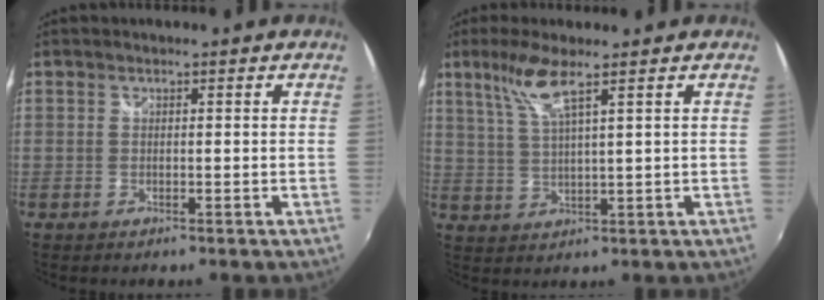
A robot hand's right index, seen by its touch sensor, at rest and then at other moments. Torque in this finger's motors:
{"motor_torque": [0.28, 0.10, 0.18, 0.09]}